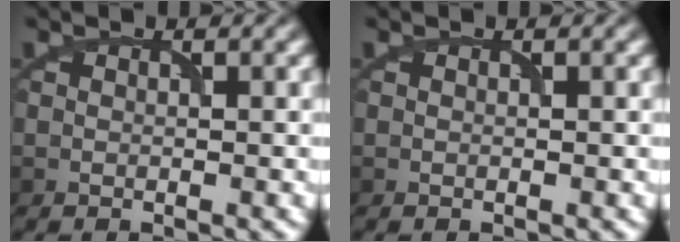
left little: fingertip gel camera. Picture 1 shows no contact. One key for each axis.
{"total": 0.0}